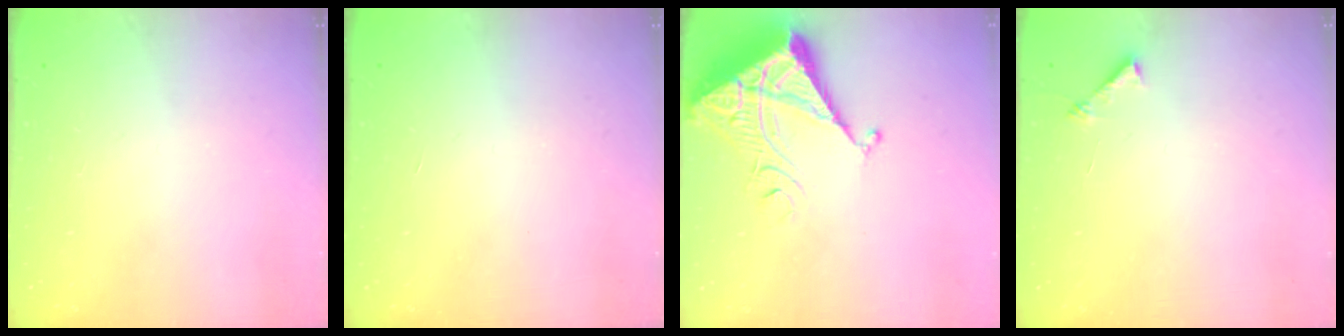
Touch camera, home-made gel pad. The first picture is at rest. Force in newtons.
{"total": 1.7, "press": 1.7, "slide": 0.1}
{"total": 7.4, "press": 7.3, "slide": 0.8}
{"total": 5.6, "press": 5.5, "slide": 0.6}